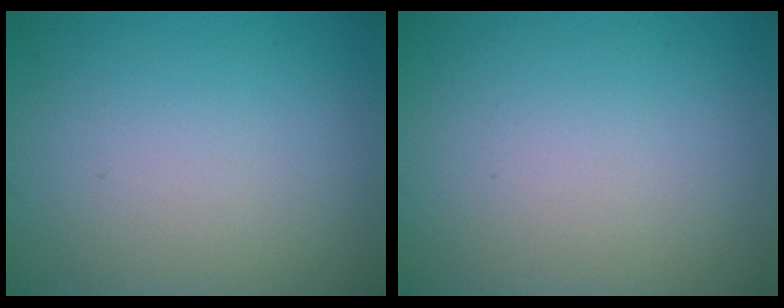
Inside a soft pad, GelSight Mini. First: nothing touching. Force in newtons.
{"total": 0.0}